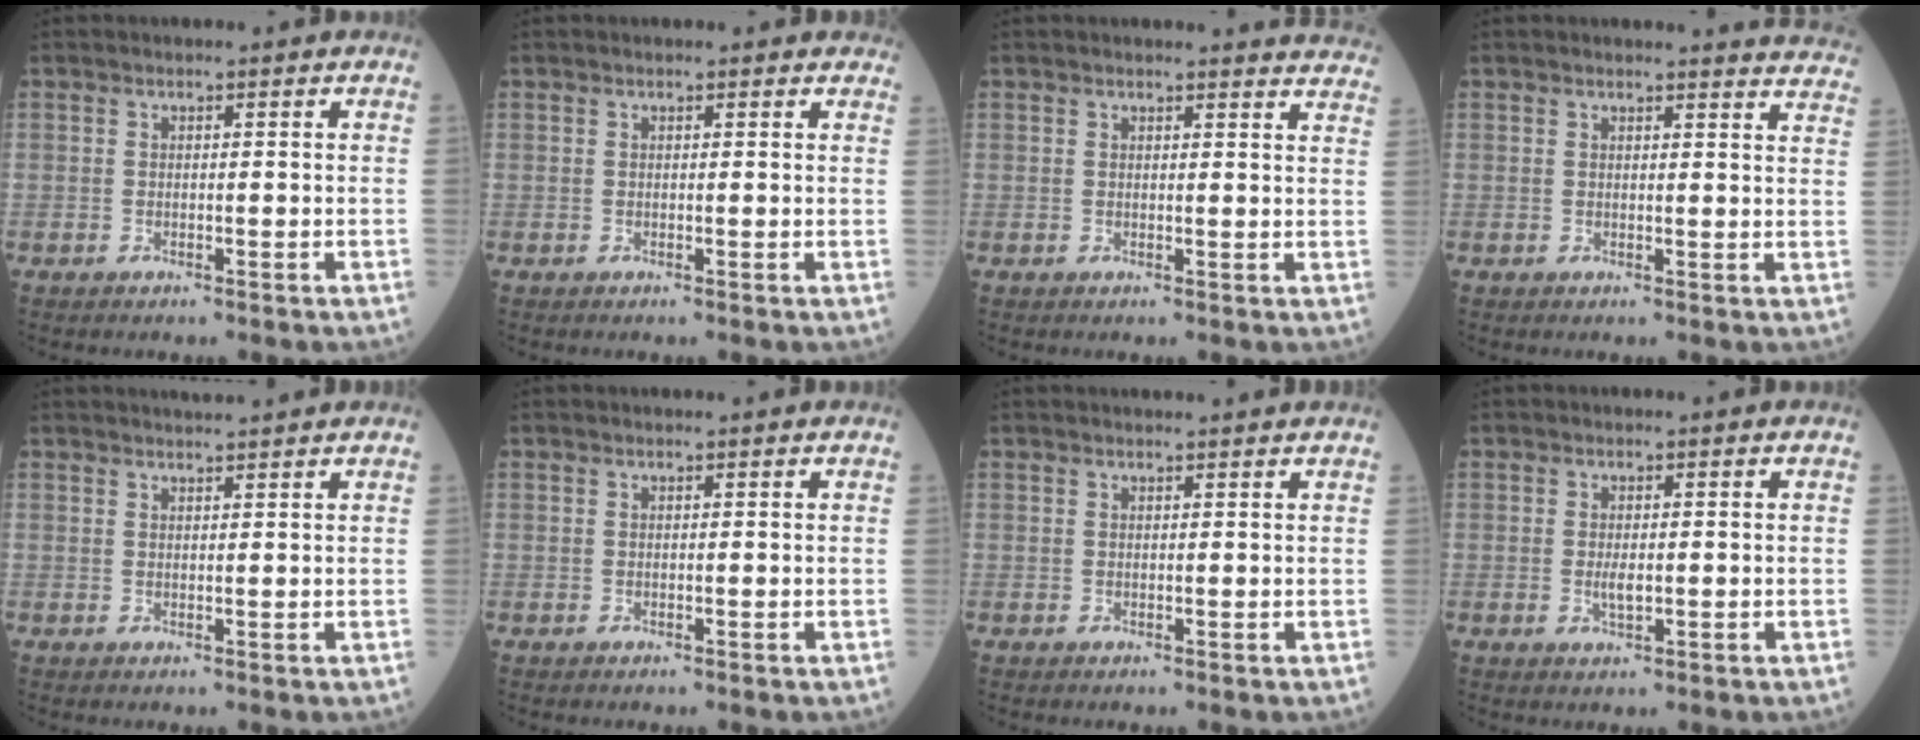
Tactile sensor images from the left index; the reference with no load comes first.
{"total": 0.6, "force": [-0.4, 0.4, -0.1], "torque": [0.005, 0.009, -0.016]}
{"total": 9.5, "force": [9.4, 0.7, 0.9], "torque": [0.025, -0.055, 0.064]}
{"total": 9.9, "force": [9.8, 0.6, 0.8], "torque": [0.027, -0.071, 0.065]}
{"total": 3.8, "force": [3.6, -0.2, 1.3], "torque": [-0.019, 0.021, 0.050]}
{"total": 0.5, "force": [0.5, -0.1, 0.1], "torque": [-0.004, 0.001, 0.008]}
{"total": 3.4, "force": [3.3, -0.2, 0.9], "torque": [-0.010, 0.014, 0.036]}
{"total": 1.9, "force": [-0.3, 0.6, 1.8], "torque": [-0.037, -0.003, -0.002]}